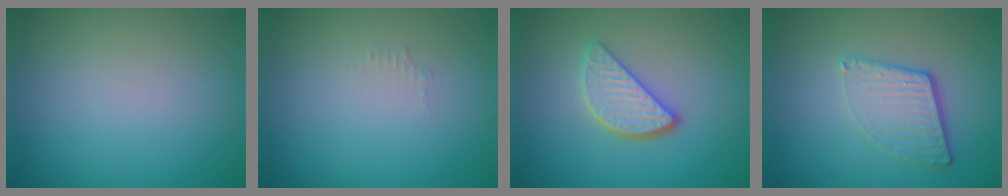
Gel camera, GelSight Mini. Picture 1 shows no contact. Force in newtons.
{"total": 0.6, "press": 0.6, "slide": 0.1}
{"total": 3.6, "press": 2.9, "slide": 2.1}
{"total": 4.4, "press": 2.9, "slide": 3.3}